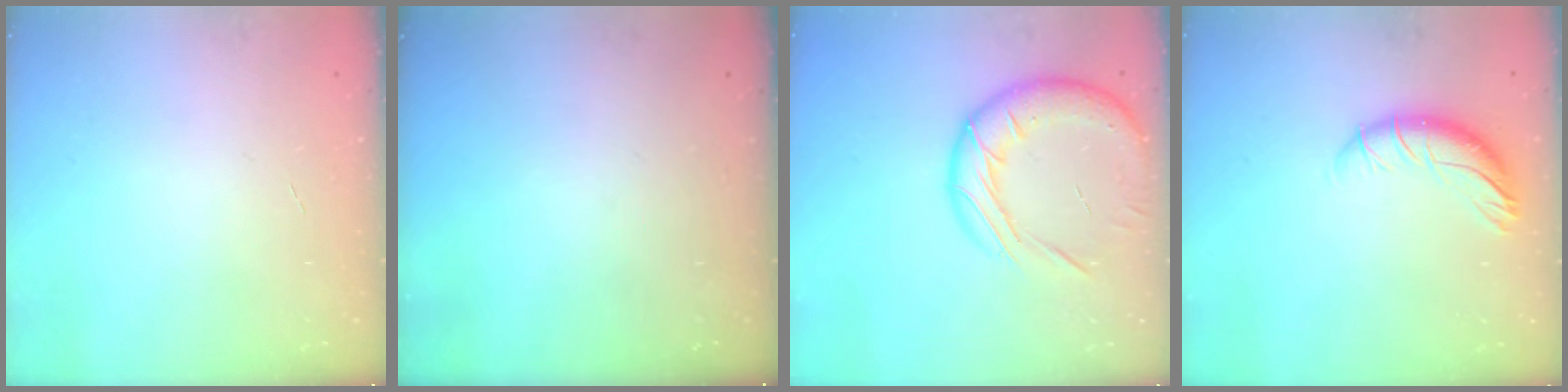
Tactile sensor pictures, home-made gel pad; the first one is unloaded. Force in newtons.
{"total": 0.0}
{"total": 19.2, "press": 18.9, "slide": 3.5}
{"total": 10.5, "press": 10.3, "slide": 2.2}